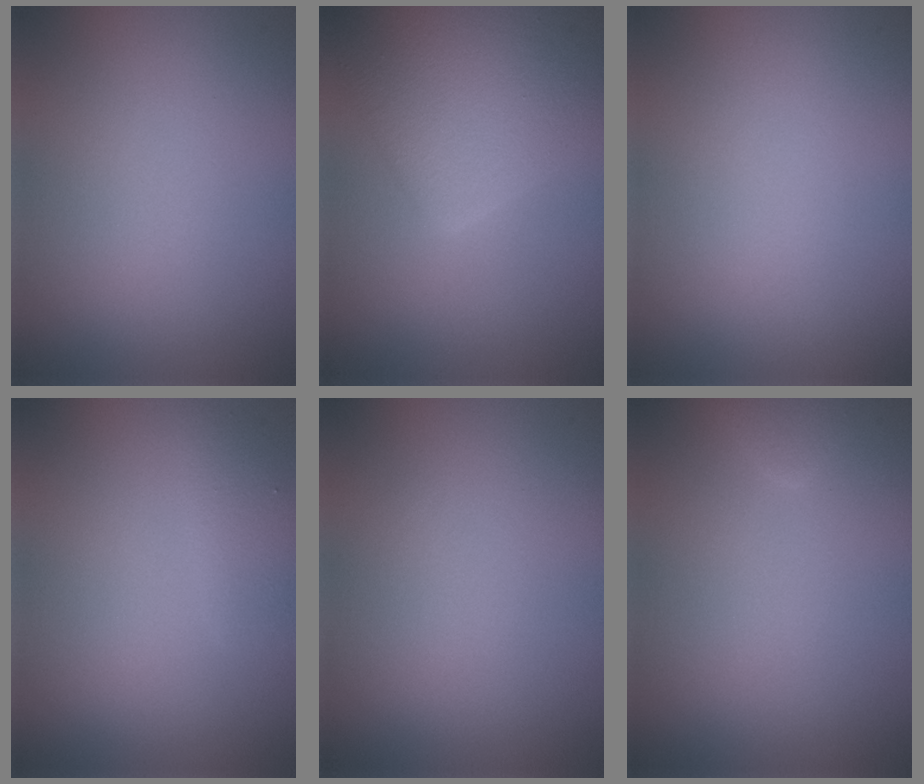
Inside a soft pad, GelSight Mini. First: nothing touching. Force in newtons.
{"total": 7.5, "press": 7.5, "slide": 0.1}
{"total": 0.0}
{"total": 1.6, "press": 1.6, "slide": 0.1}
{"total": 0.0}
{"total": 1.1, "press": 1.1, "slide": 0.1}